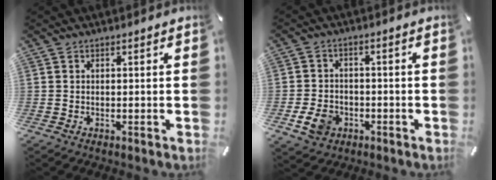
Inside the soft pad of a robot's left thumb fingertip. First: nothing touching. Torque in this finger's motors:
{"motor_torque": [0.39, 1.95, 0.15, -0.11, 0.00]}